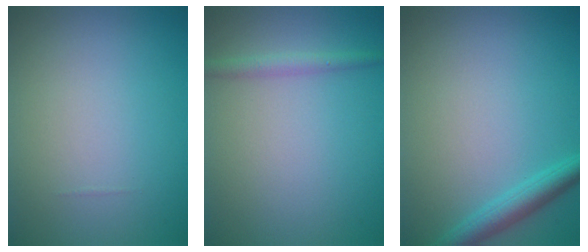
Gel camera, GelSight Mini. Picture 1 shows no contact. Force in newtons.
{"total": 1.6, "press": 1.6, "slide": 0.1}
{"total": 2.7, "press": 2.7, "slide": 0.2}